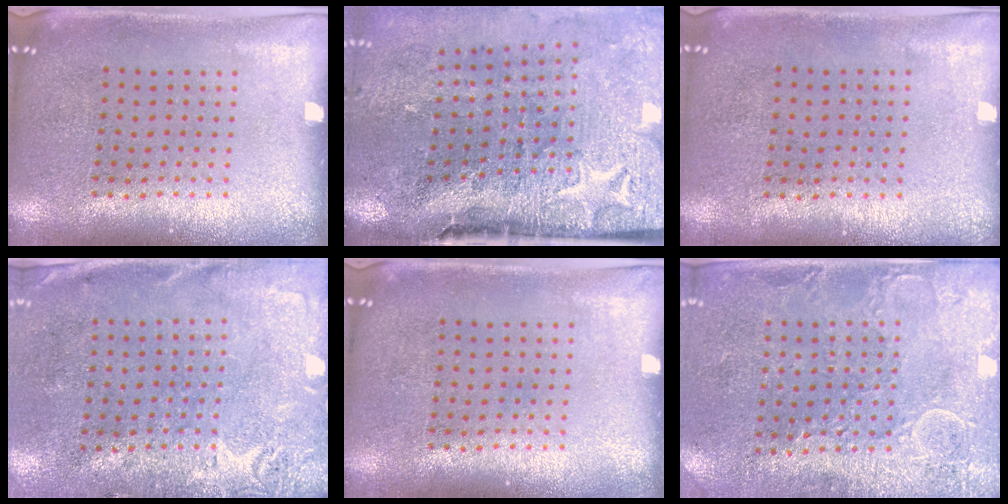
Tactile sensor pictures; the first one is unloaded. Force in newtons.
{"total": 4.8, "press": 3.8, "slide": 2.9}
{"total": 0.0}
{"total": 2.8, "press": 2.2, "slide": 1.7}
{"total": 0.0}
{"total": 2.7, "press": 2.5, "slide": 0.9}